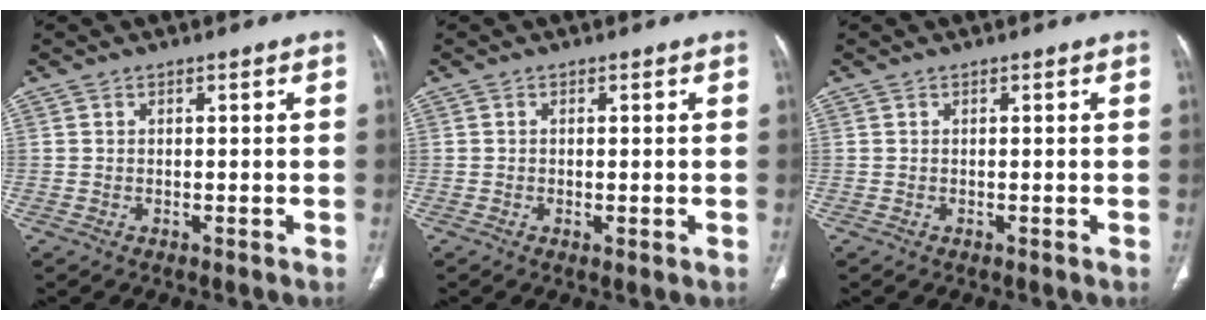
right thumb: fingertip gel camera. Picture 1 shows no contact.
{"total": 1.2, "force": [-0.3, 0.2, 1.1], "torque": [-0.026, -0.007, -0.004]}
{"total": 0.0}